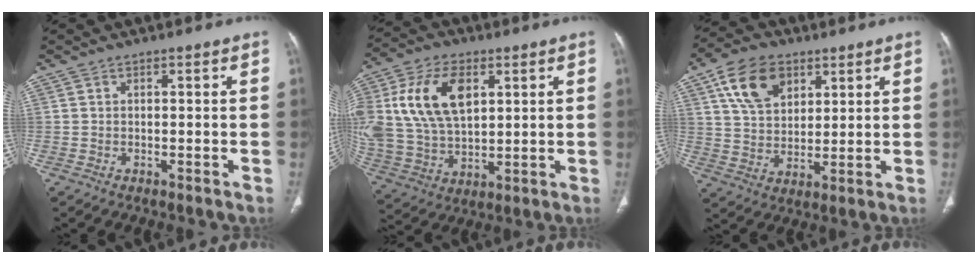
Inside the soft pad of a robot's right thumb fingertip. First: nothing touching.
{"total": 18.5, "force": [5.3, 11.3, 13.6], "torque": [-0.256, -0.006, 0.104]}
{"total": 12.2, "force": [5.8, 7.9, 7.2], "torque": [-0.107, -0.015, 0.109]}